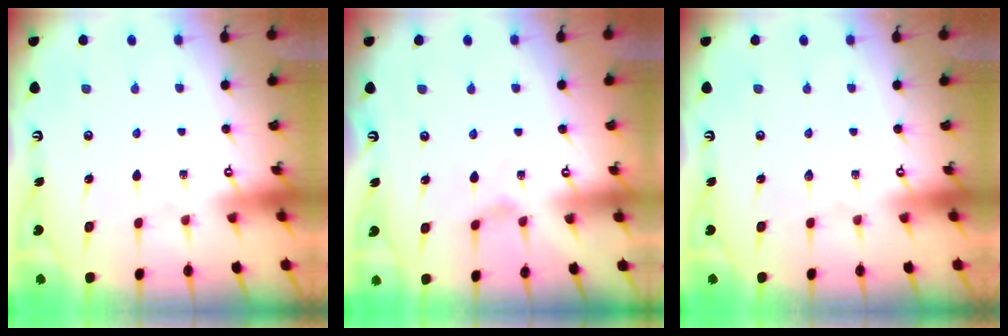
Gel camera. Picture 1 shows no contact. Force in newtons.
{"total": 1.4, "press": 1.3, "slide": 0.4}
{"total": 0.0}